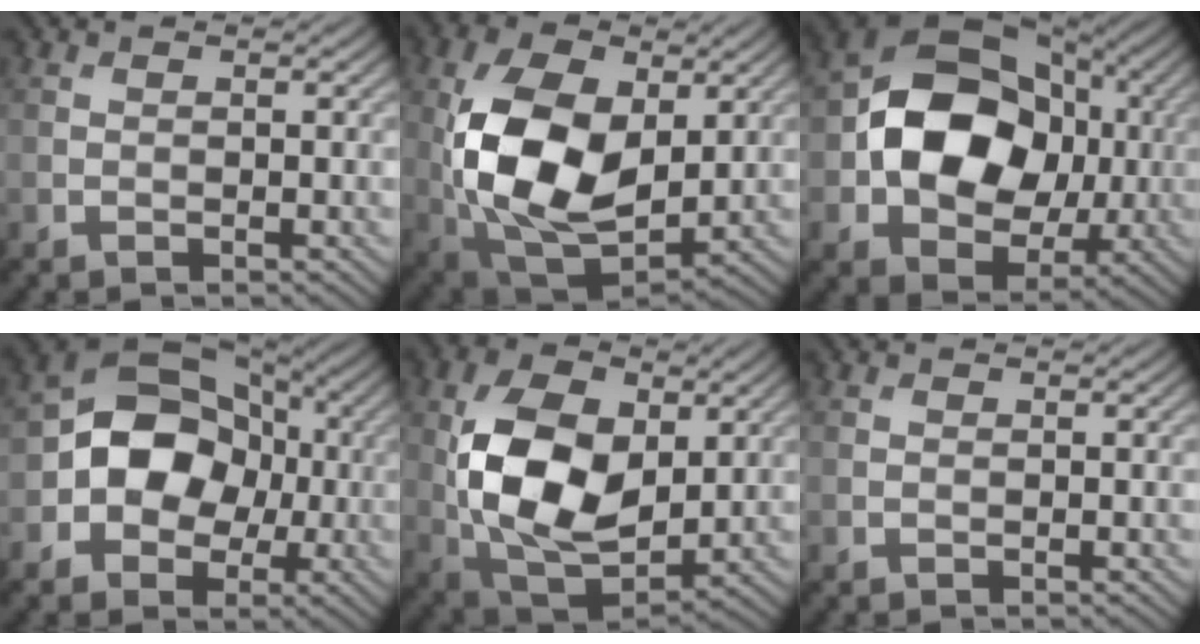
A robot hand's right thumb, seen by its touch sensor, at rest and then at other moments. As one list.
[{"total": 16.0, "force": [0.8, 9.6, 12.7], "torque": [-0.276, -0.005, 0.018]}, {"total": 14.2, "force": [0.2, 10.9, 9.1], "torque": [-0.153, 0.003, -0.002]}, {"total": 10.0, "force": [-1.2, 8.0, 5.8], "torque": [-0.091, 0.004, -0.051]}, {"total": 14.6, "force": [1.5, 9.0, 11.4], "torque": [-0.246, 0.001, 0.029]}, {"total": 0.0}]